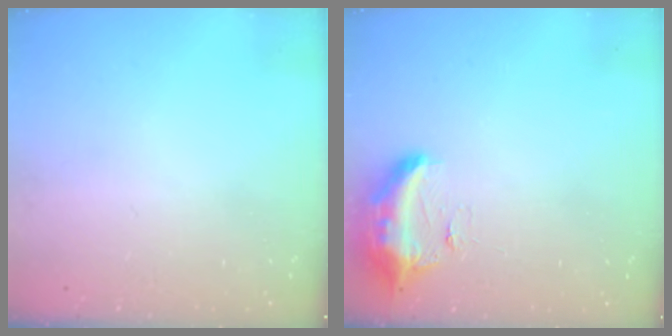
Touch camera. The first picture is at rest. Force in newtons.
{"total": 9.6, "press": 9.6, "slide": 0.6}